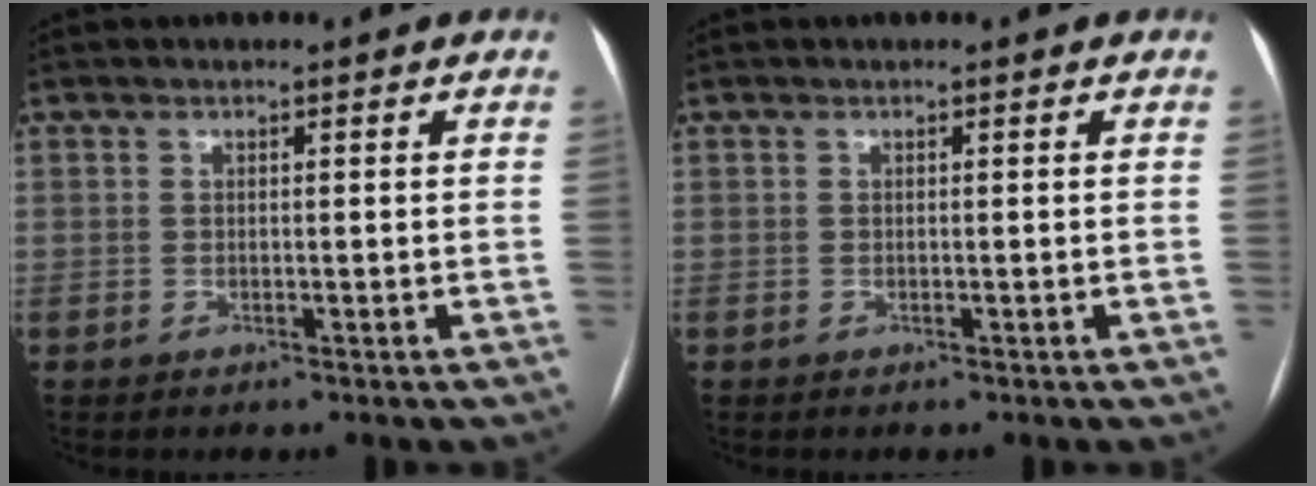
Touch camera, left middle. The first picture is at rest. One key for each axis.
{"total": 0.0}